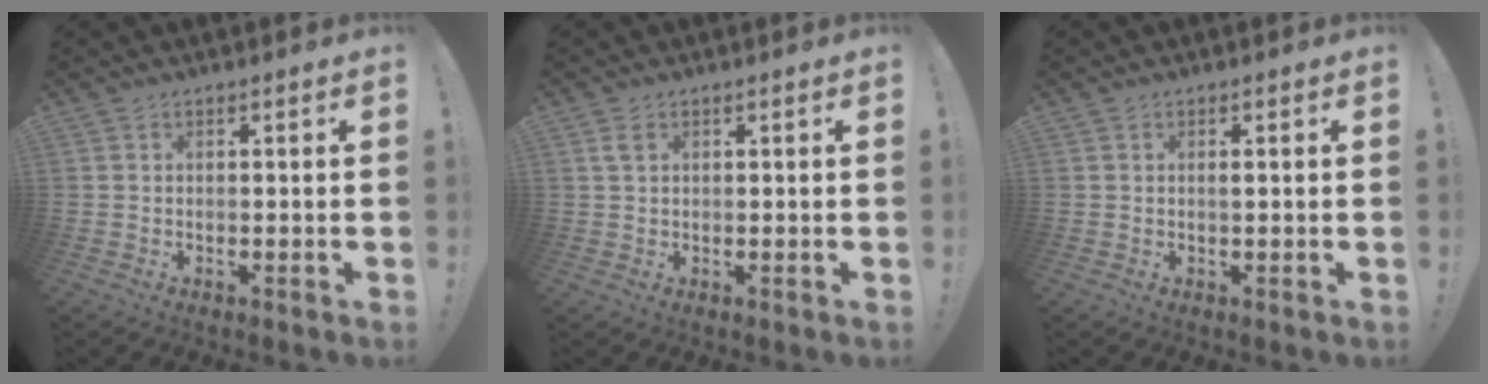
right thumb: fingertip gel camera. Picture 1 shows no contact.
{"total": 2.2, "force": [1.0, 1.3, 1.5], "torque": [-0.023, 0.001, 0.017]}
{"total": 0.8, "force": [0.2, -0.1, 0.7], "torque": [-0.008, -0.004, 0.001]}